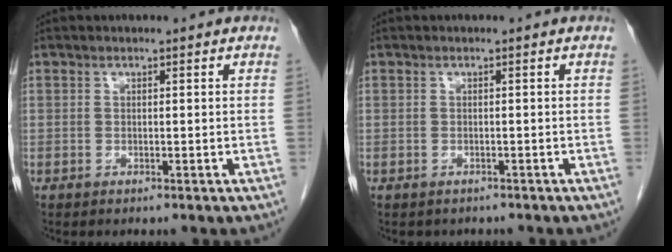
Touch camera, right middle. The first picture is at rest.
{"total": 2.2, "force": [-1.9, 1.1, 0.3], "torque": [-0.010, 0.000, -0.023]}